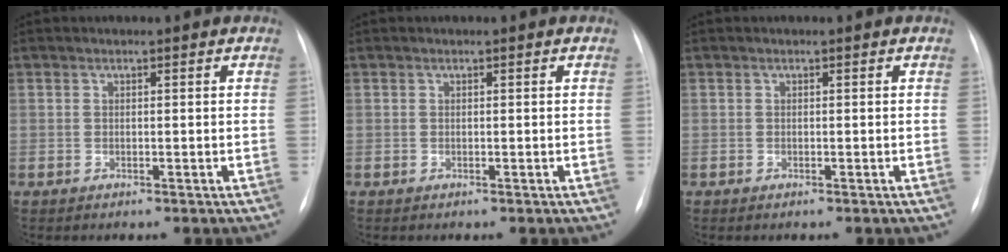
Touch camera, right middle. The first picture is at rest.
{"total": 0.0}
{"total": 0.0}